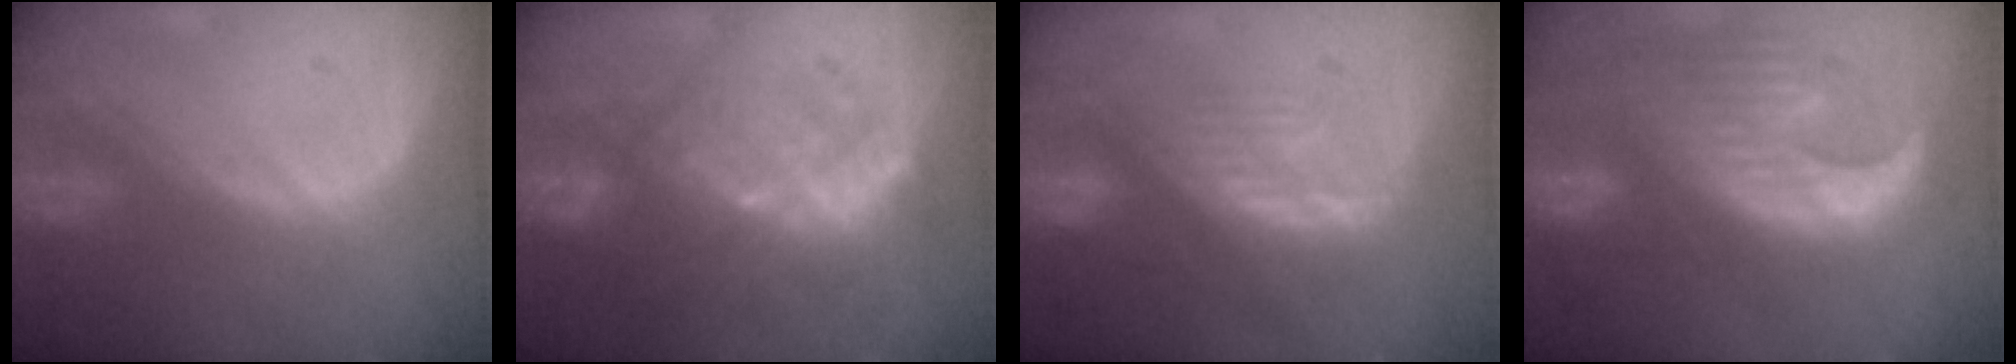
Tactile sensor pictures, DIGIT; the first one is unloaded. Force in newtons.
{"total": 9.4, "press": 8.7, "slide": 3.5}
{"total": 8.4, "press": 7.5, "slide": 3.7}
{"total": 13.2, "press": 11.3, "slide": 6.8}